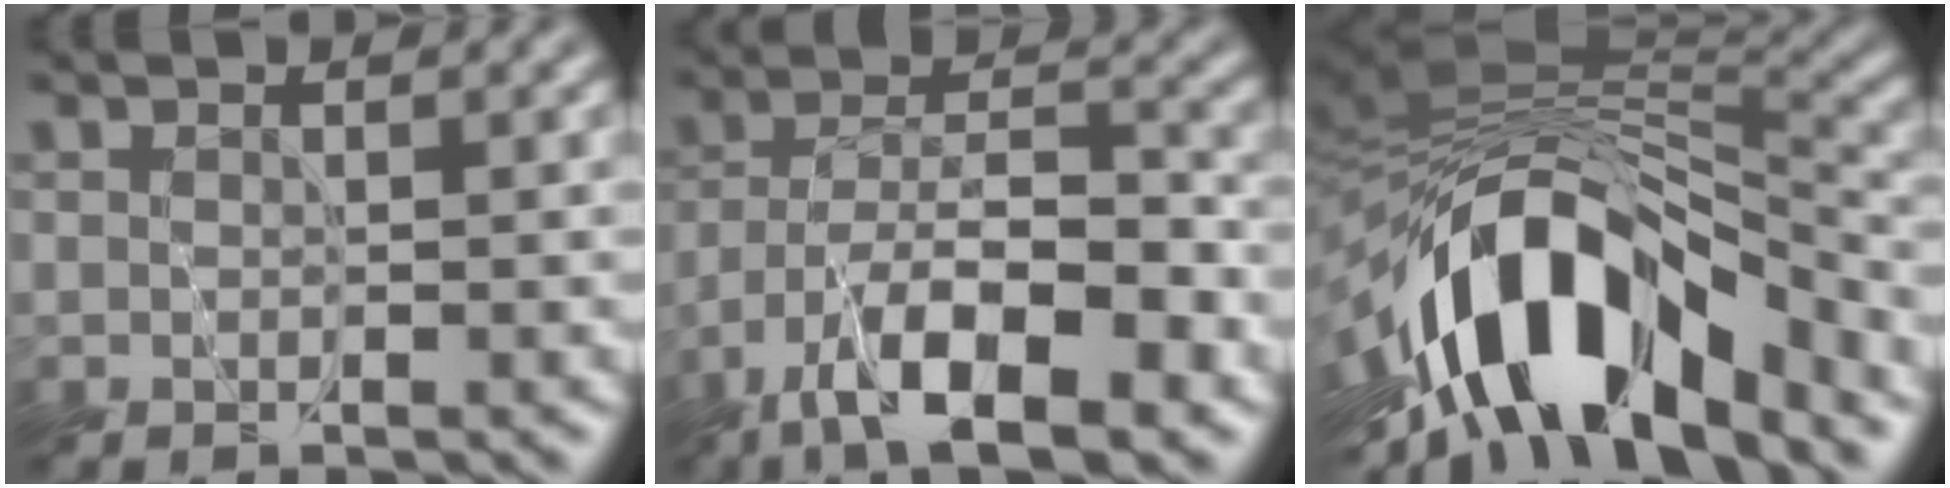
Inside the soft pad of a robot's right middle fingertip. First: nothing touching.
{"total": 10.6, "force": [-6.7, 3.5, 7.5], "torque": [-0.122, 0.007, -0.122]}
{"total": 11.6, "force": [-7.0, 4.8, 8.0], "torque": [-0.118, 0.006, -0.126]}